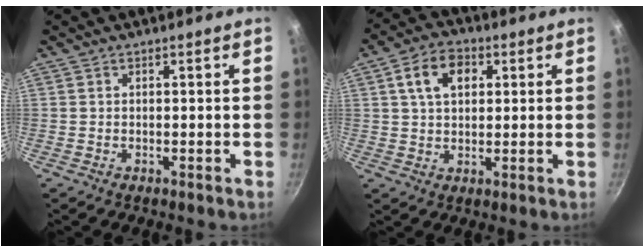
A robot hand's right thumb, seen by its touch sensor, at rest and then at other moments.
{"total": 8.4, "force": [2.6, 5.7, 5.6], "torque": [-0.073, 0.007, 0.039]}